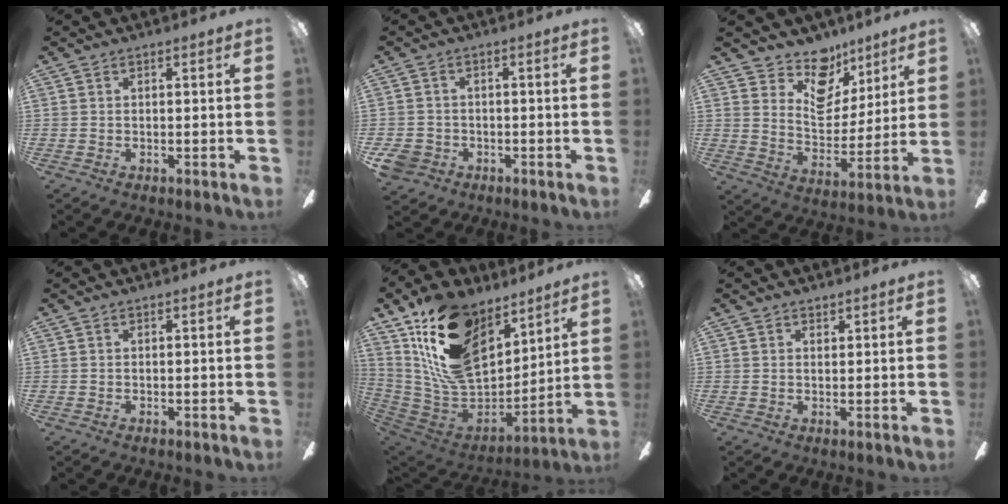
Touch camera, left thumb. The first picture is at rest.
{"total": 4.5, "force": [-2.4, 3.5, 1.6], "torque": [-0.050, 0.009, -0.050]}
{"total": 13.1, "force": [9.4, 7.9, 4.5], "torque": [-0.075, -0.069, 0.180]}
{"total": 0.0}
{"total": 22.7, "force": [12.0, 13.2, 14.1], "torque": [-0.292, -0.060, 0.225]}
{"total": 1.2, "force": [0.9, 0.7, 0.2], "torque": [0.004, -0.003, 0.017]}